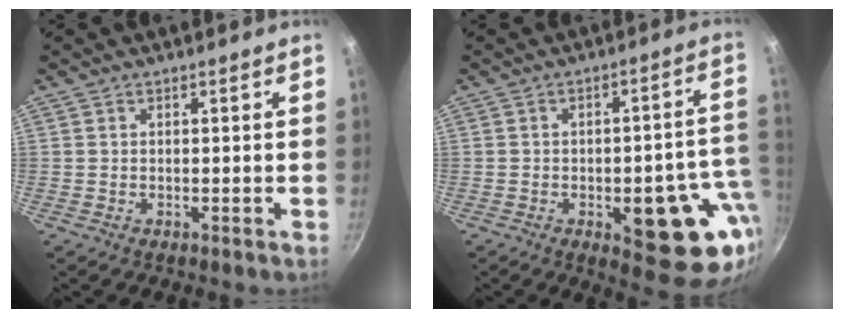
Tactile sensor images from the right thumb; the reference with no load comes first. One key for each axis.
{"total": 17.1, "fx": -4.6, "fy": 7.5, "fz": 14.7, "tx": -0.125, "ty": 0.021, "tz": -0.055}